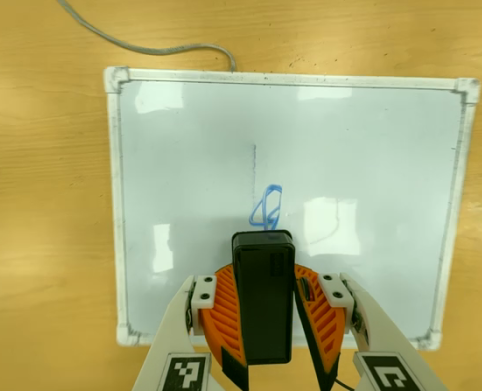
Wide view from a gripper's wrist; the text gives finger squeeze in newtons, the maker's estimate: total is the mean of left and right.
{"total": 8.3, "left": 8.4, "right": 8.2}